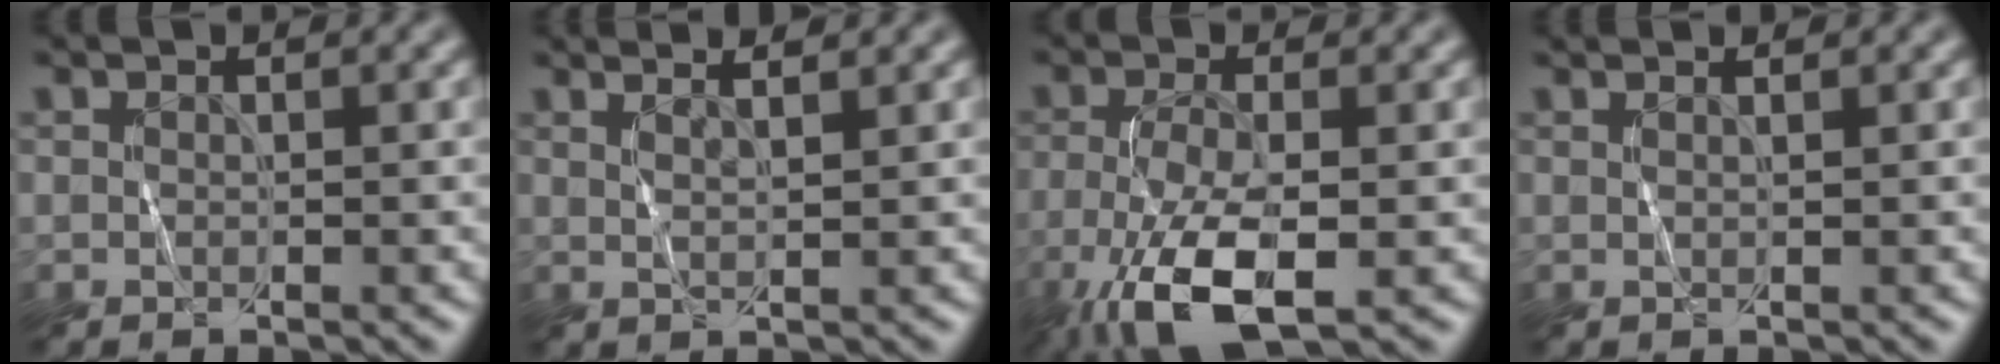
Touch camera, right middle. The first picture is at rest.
{"total": 3.1, "force": [2.2, 0.7, 2.1], "torque": [-0.020, 0.021, 0.009]}
{"total": 7.0, "force": [-3.2, 2.4, 5.8], "torque": [-0.135, -0.012, -0.060]}
{"total": 0.8, "force": [0.7, -0.2, 0.5], "torque": [-0.007, -0.001, 0.007]}